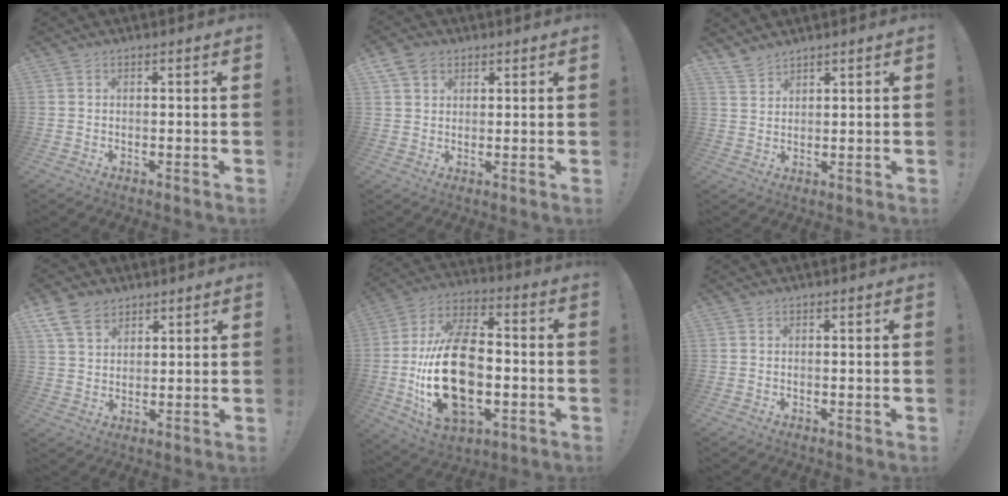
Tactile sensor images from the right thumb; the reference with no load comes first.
{"total": 6.2, "force": [3.0, 4.6, 2.7], "torque": [-0.045, -0.003, 0.061]}
{"total": 4.0, "force": [3.7, 1.3, 1.0], "torque": [-0.020, -0.024, 0.072]}
{"total": 8.9, "force": [5.7, 5.7, 3.7], "torque": [-0.075, -0.021, 0.116]}
{"total": 26.3, "force": [-4.2, 15.7, 20.7], "torque": [-0.411, 0.028, -0.062]}
{"total": 0.0}